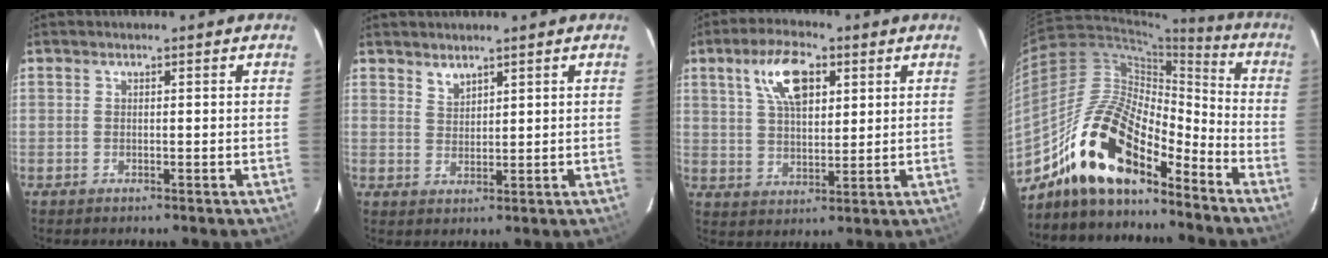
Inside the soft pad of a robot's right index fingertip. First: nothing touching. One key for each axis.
{"total": 2.4, "fx": 2.1, "fy": 0.8, "fz": 0.6, "tx": -0.006, "ty": 0.003, "tz": 0.040}
{"total": 10.1, "fx": 4.4, "fy": 4.5, "fz": 7.8, "tx": -0.145, "ty": 0.019, "tz": 0.082}
{"total": 18.6, "fx": -13.4, "fy": 6.9, "fz": 11.0, "tx": -0.208, "ty": 0.006, "tz": -0.258}